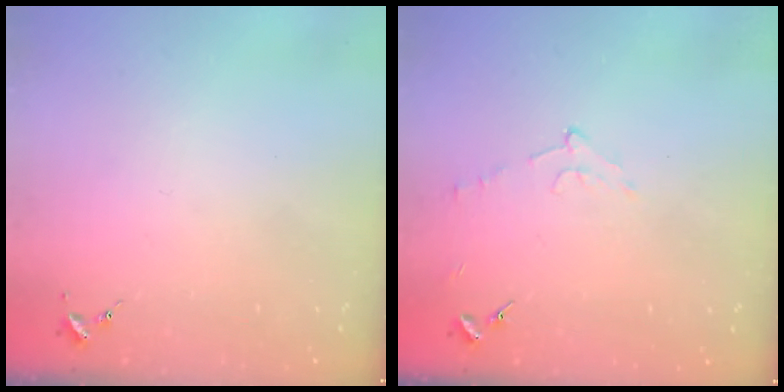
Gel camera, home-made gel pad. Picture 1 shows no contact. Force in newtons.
{"total": 4.9, "press": 4.8, "slide": 1.3}